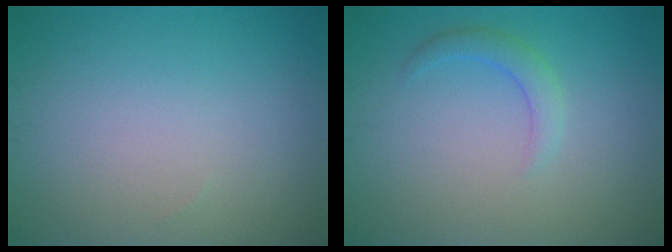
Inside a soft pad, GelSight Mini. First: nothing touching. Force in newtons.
{"total": 1.7, "press": 1.7, "slide": 0.1}